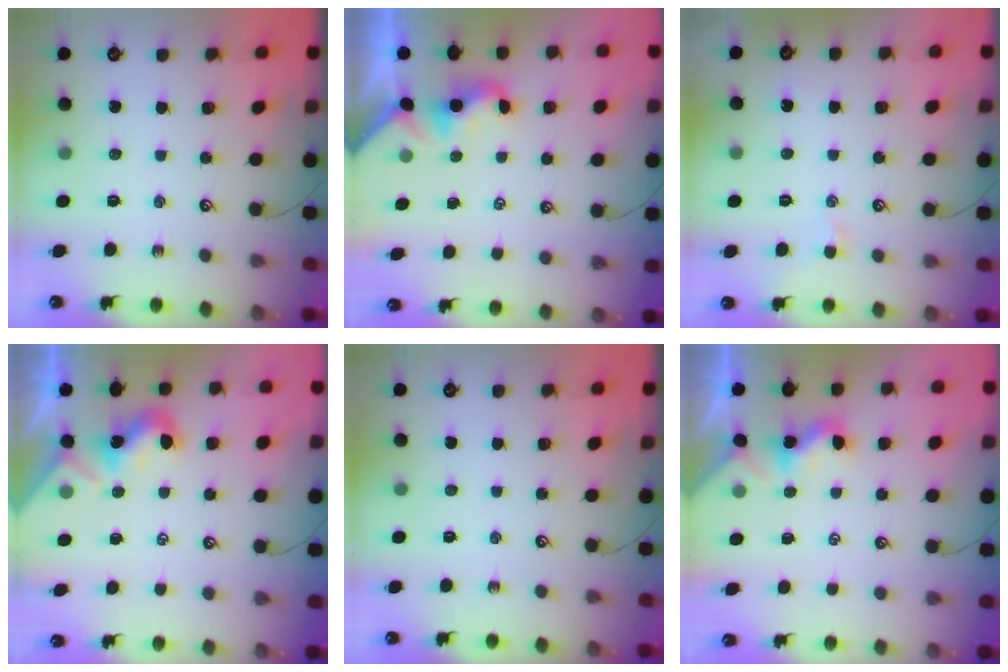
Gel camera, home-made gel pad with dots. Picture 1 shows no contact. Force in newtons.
{"total": 2.0, "press": 2.0, "slide": 0.4}
{"total": 0.7, "press": 0.5, "slide": 0.5}
{"total": 1.7, "press": 1.6, "slide": 0.4}
{"total": 0.0}
{"total": 1.7, "press": 1.7, "slide": 0.3}